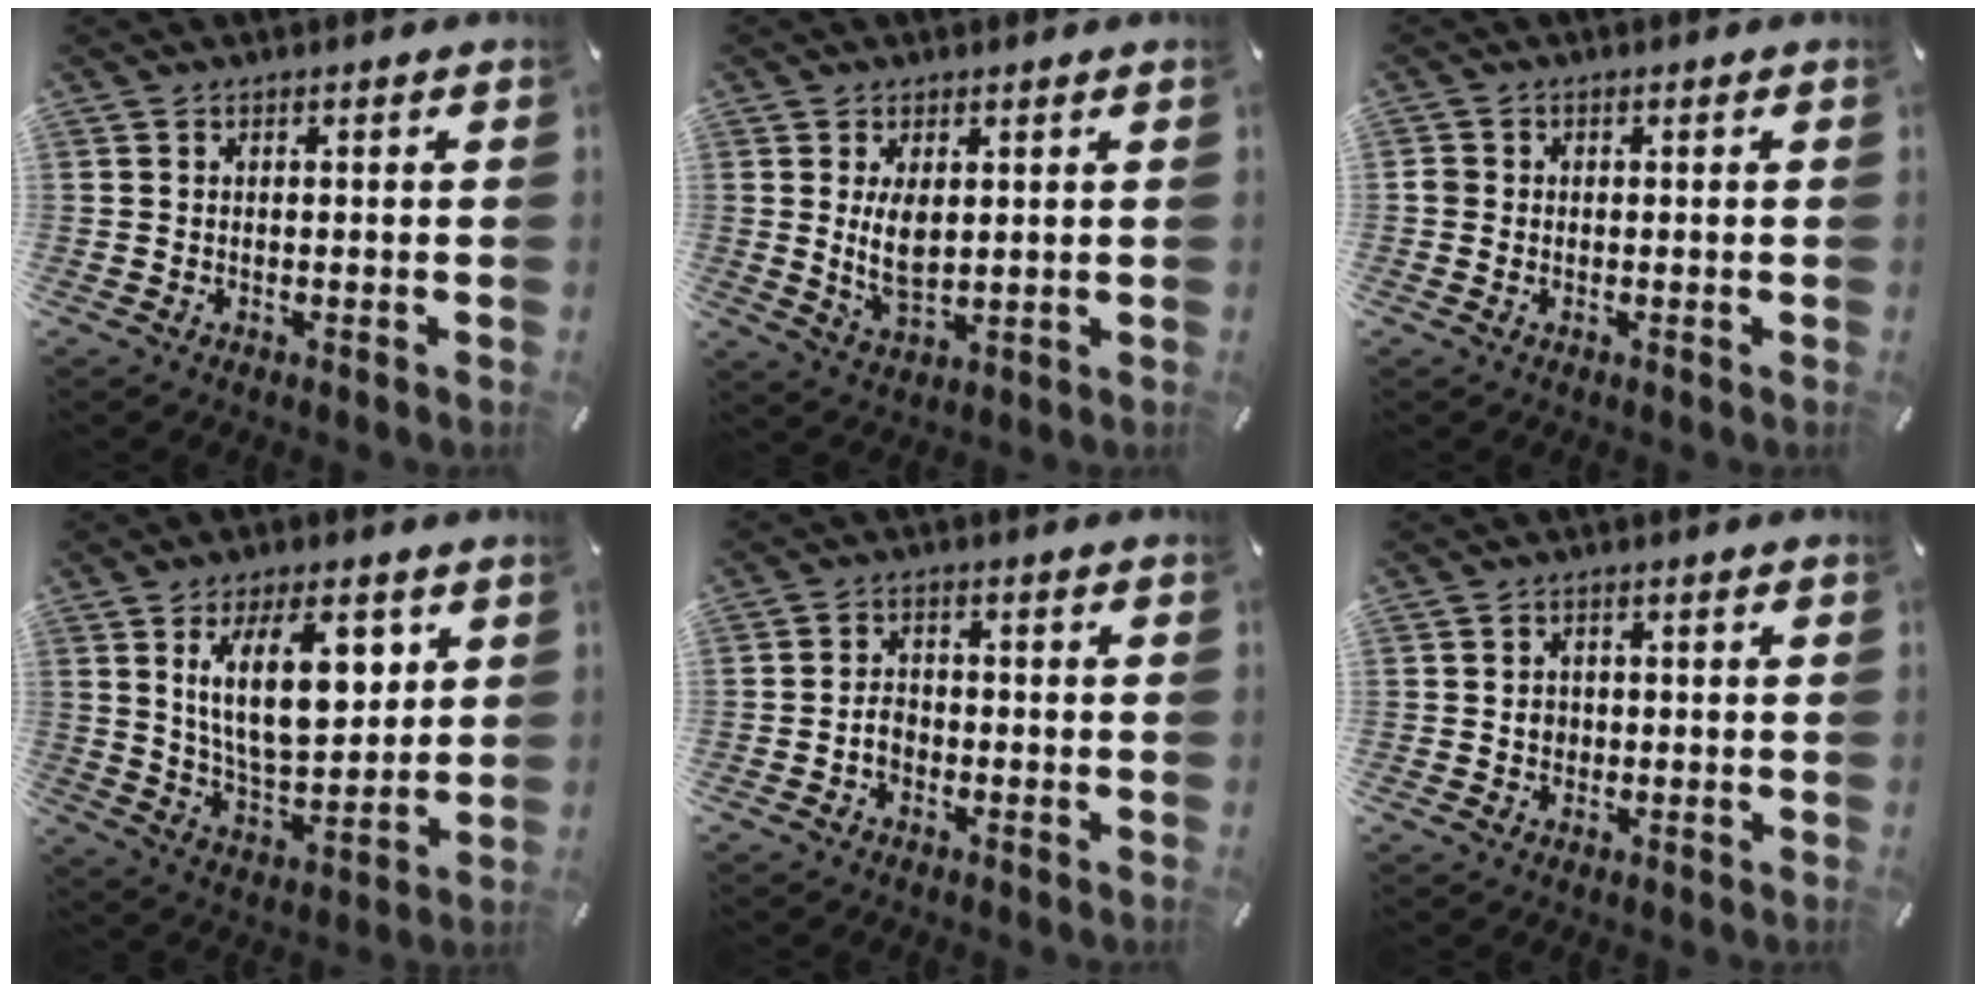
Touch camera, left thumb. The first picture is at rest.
{"total": 6.7, "force": [1.4, 3.6, 5.5], "torque": [-0.115, -0.012, 0.020]}
{"total": 1.6, "force": [-0.5, 1.4, 0.6], "torque": [-0.011, 0.004, -0.011]}
{"total": 16.6, "force": [6.7, 8.0, 12.9], "torque": [-0.217, -0.013, 0.110]}
{"total": 3.6, "force": [-1.4, 2.6, 2.1], "torque": [-0.047, 0.004, -0.027]}
{"total": 2.4, "force": [-0.3, 2.2, 0.9], "torque": [-0.019, 0.004, -0.007]}